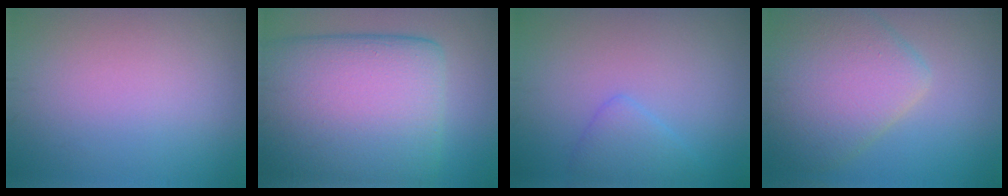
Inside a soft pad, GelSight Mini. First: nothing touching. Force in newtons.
{"total": 17.5, "press": 17.4, "slide": 1.0}
{"total": 2.2, "press": 2.2, "slide": 0.1}
{"total": 7.8, "press": 7.8, "slide": 0.6}